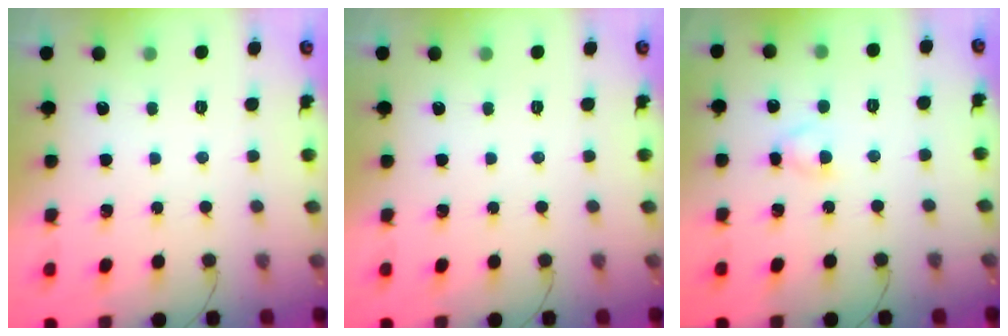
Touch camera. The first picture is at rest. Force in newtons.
{"total": 0.0}
{"total": 2.8, "press": 2.7, "slide": 0.8}